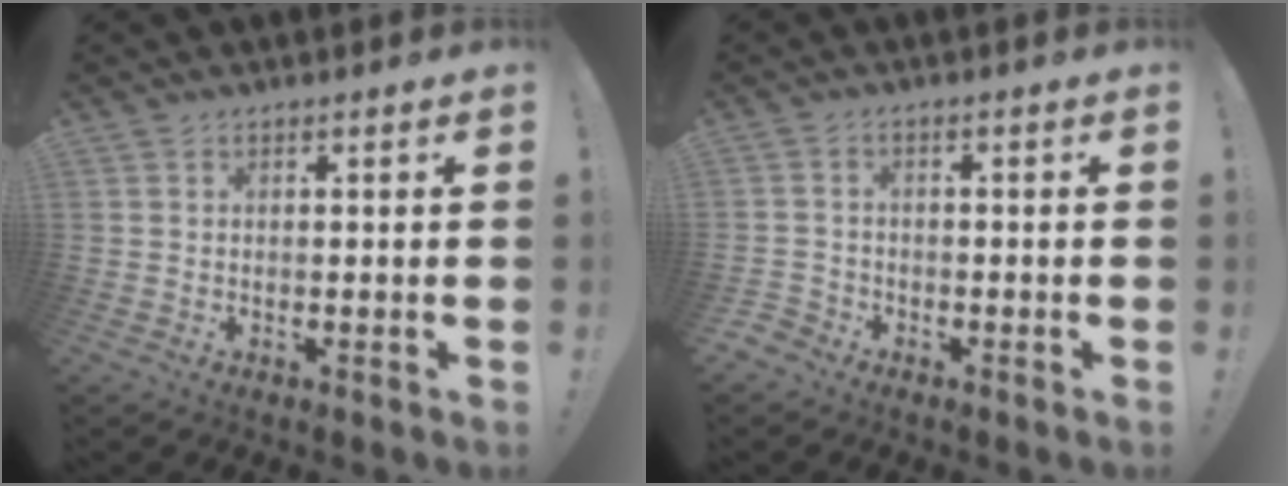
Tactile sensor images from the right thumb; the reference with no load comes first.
{"total": 2.5, "force": [-1.8, 1.6, 0.5], "torque": [-0.011, 0.004, -0.036]}